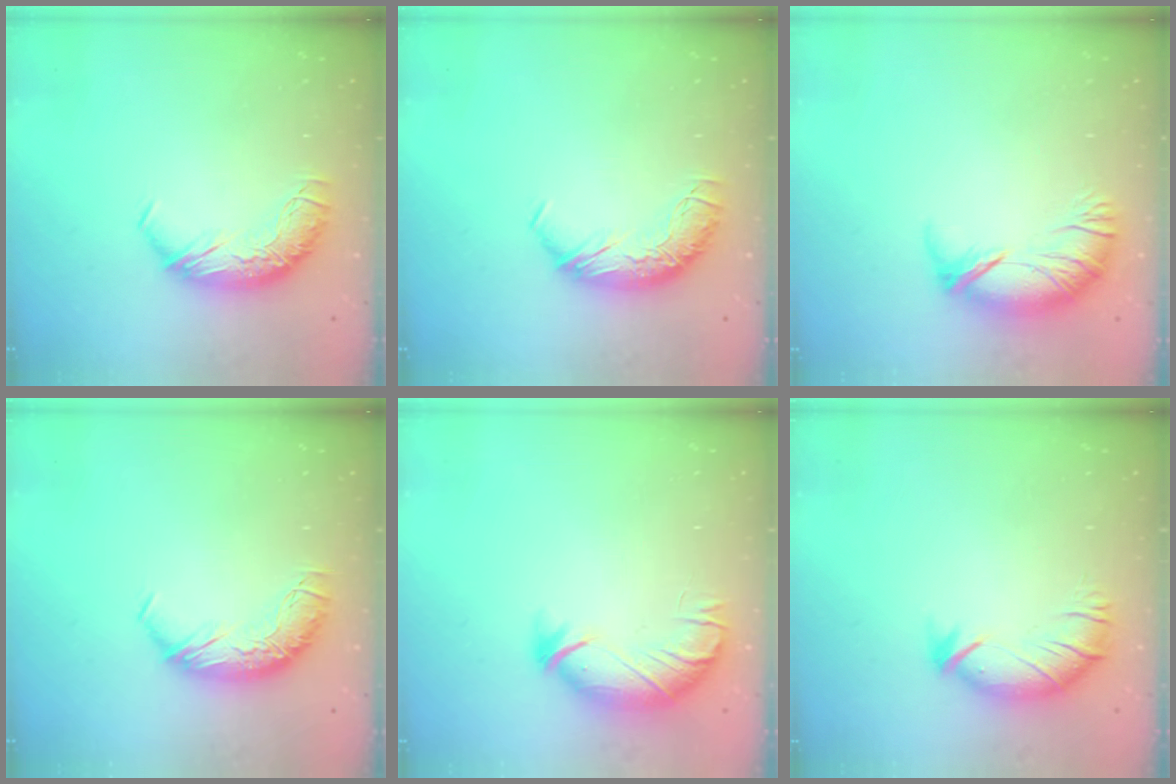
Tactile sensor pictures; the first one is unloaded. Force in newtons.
{"total": 0.0}
{"total": 3.6, "press": 2.9, "slide": 2.0}
{"total": 0.0}
{"total": 3.9, "press": 3.3, "slide": 2.1}
{"total": 3.1, "press": 2.4, "slide": 1.9}